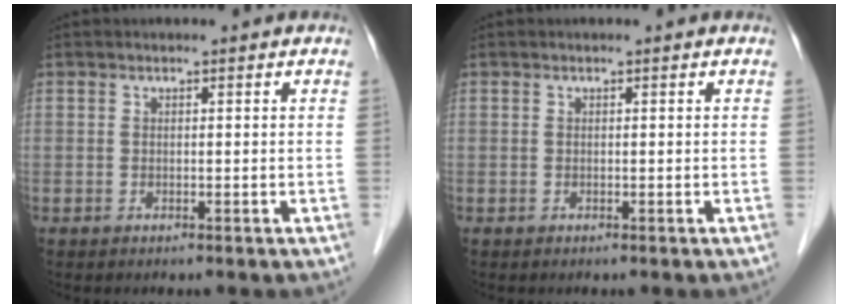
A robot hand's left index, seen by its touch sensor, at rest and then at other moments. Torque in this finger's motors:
{"motor_torque": [0.00, 0.00, 0.00, 0.00]}